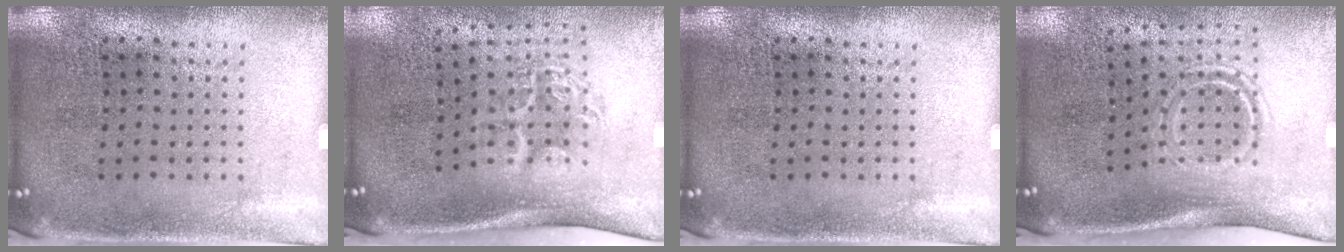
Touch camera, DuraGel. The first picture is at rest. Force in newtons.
{"total": 1.9, "press": 1.2, "slide": 1.4}
{"total": 0.0}
{"total": 1.9, "press": 1.1, "slide": 1.5}